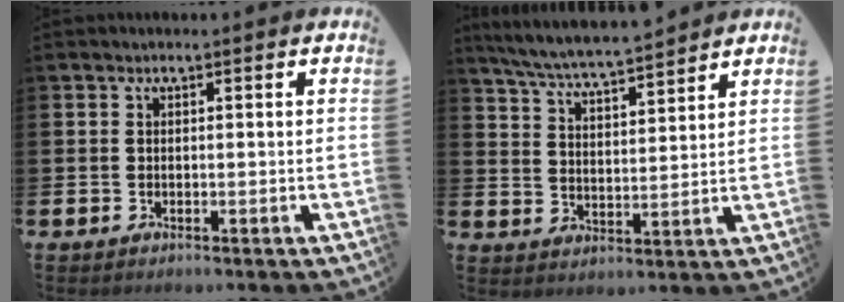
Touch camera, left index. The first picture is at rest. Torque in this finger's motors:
{"motor_torque": [0.11, -0.36, 0.64, 0.16]}